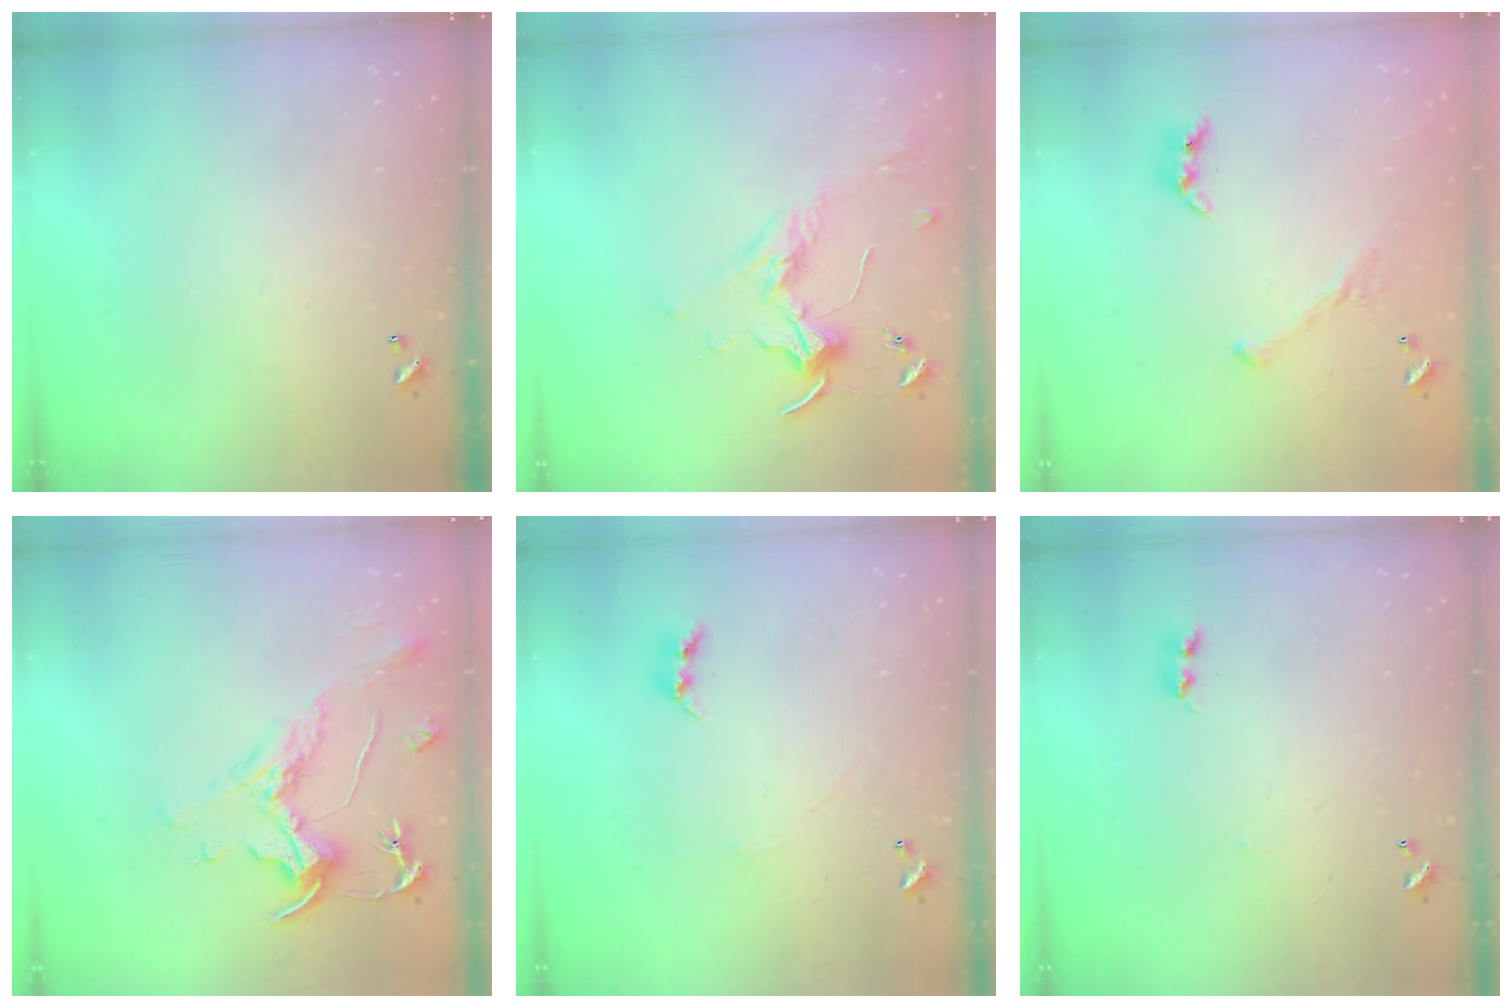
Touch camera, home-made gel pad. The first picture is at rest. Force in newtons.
{"total": 1.8, "press": 1.6, "slide": 0.7}
{"total": 2.0, "press": 2.0, "slide": 0.4}
{"total": 2.1, "press": 1.6, "slide": 1.3}
{"total": 2.7, "press": 2.7, "slide": 0.3}
{"total": 2.2, "press": 2.1, "slide": 0.5}